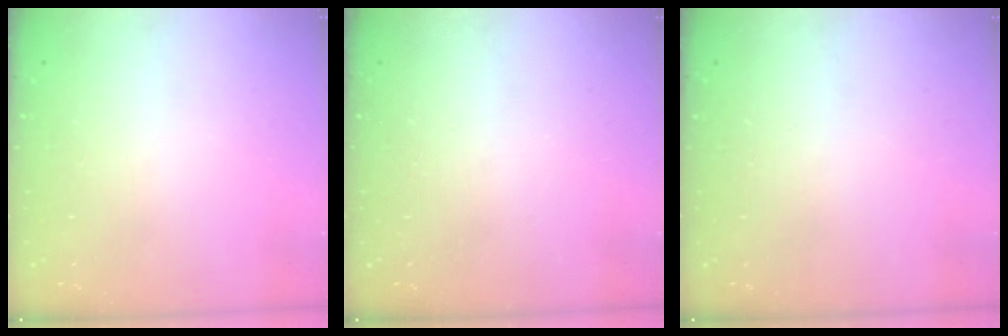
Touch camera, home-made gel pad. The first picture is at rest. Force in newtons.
{"total": 0.0}
{"total": 0.0}